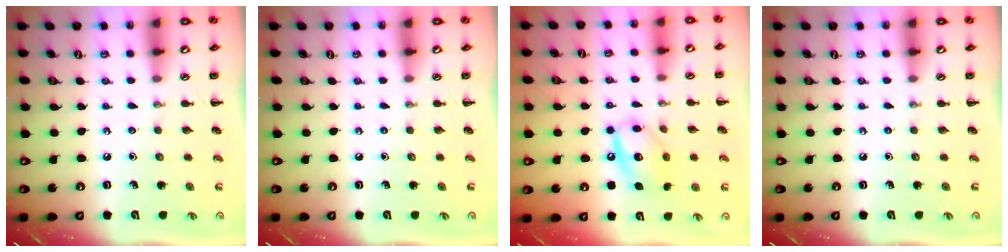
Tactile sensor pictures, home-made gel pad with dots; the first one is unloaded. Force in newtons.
{"total": 0.0}
{"total": 13.4, "press": 13.2, "slide": 1.7}
{"total": 0.0}